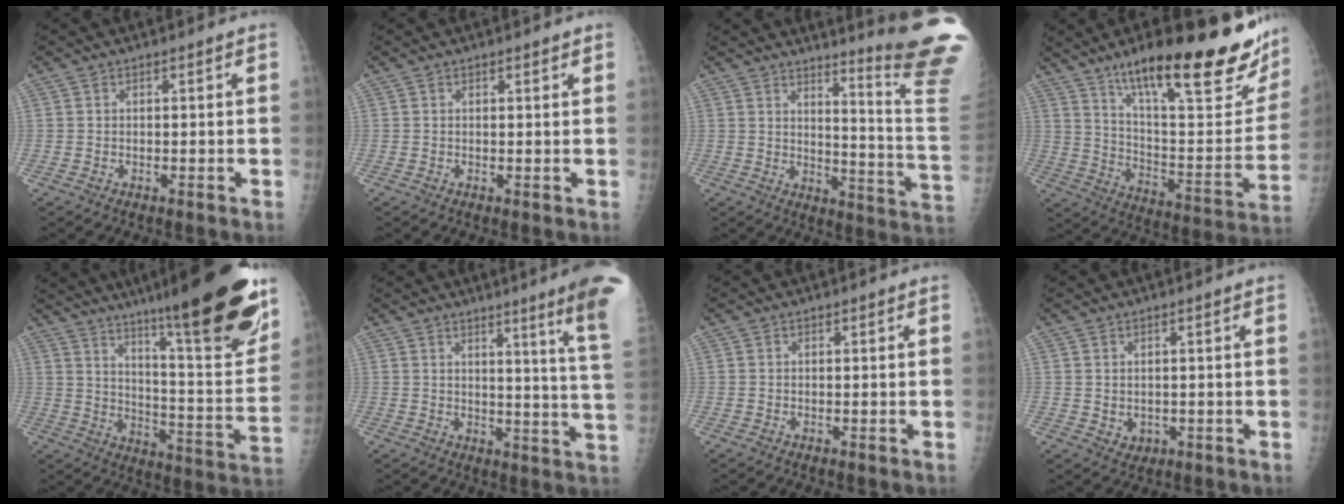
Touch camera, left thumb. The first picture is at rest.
{"total": 1.1, "force": [0.8, 0.2, 0.7], "torque": [-0.008, -0.002, 0.011]}
{"total": 19.4, "force": [16.3, -1.6, 10.3], "torque": [-0.125, -0.194, 0.195]}
{"total": 31.1, "force": [19.1, 7.3, 23.5], "torque": [-0.292, -0.060, 0.298]}
{"total": 29.0, "force": [19.9, 3.5, 20.8], "torque": [-0.283, -0.090, 0.292]}
{"total": 13.6, "force": [8.6, -1.0, 10.5], "torque": [-0.127, -0.065, 0.094]}
{"total": 0.0}
{"total": 2.2, "force": [0.0, 1.8, 1.3], "torque": [-0.014, -0.004, 0.010]}